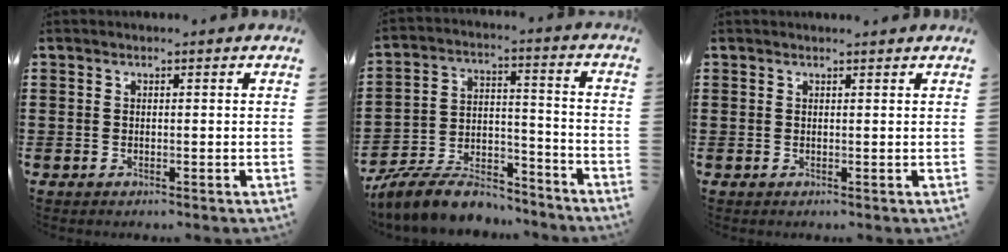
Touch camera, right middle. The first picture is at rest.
{"total": 10.0, "force": [-9.0, 2.7, 3.5], "torque": [-0.063, 0.028, -0.172]}
{"total": 0.5, "force": [0.5, -0.1, 0.1], "torque": [-0.003, -0.003, 0.010]}